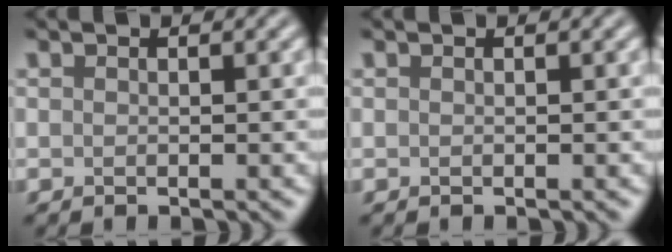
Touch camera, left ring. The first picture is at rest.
{"total": 0.0}